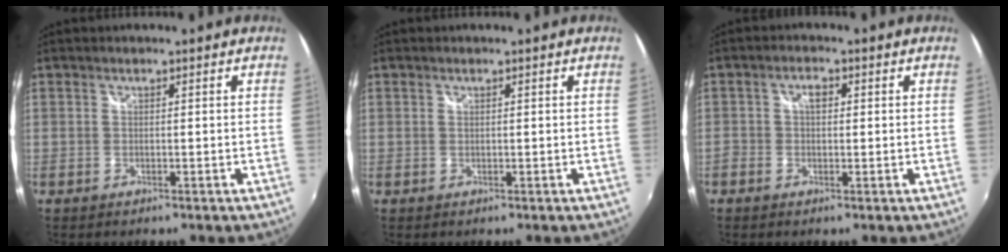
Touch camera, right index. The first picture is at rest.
{"total": 0.0}
{"total": 2.4, "force": [0.1, 1.6, 1.7], "torque": [-0.033, 0.010, 0.000]}